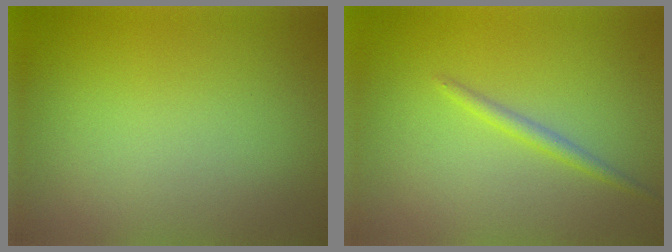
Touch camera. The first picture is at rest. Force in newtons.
{"total": 1.4, "press": 1.4, "slide": 0.1}